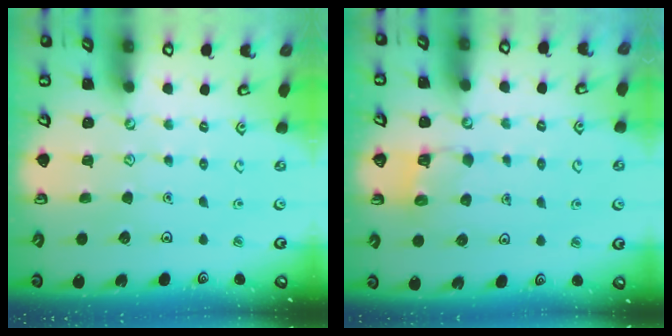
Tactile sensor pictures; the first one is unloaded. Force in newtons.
{"total": 3.8, "press": 3.8, "slide": 0.3}